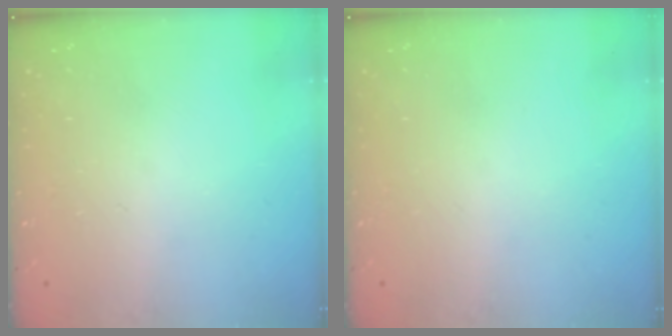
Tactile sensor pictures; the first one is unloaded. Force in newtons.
{"total": 0.0}